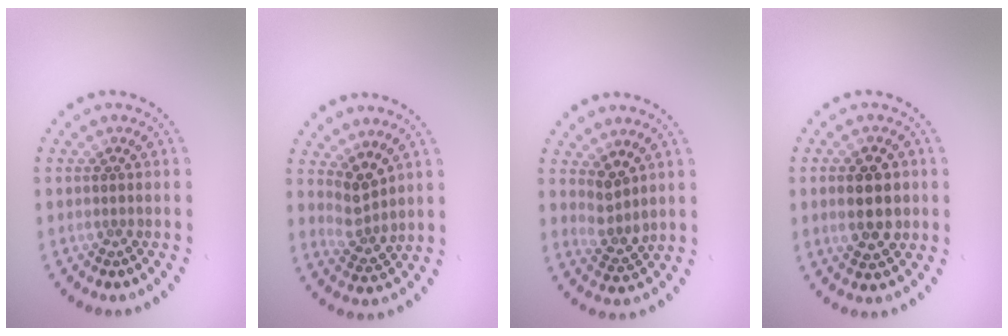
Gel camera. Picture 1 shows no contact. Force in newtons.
{"total": 2.6, "press": 2.0, "slide": 1.7}
{"total": 2.5, "press": 1.9, "slide": 1.6}
{"total": 4.4, "press": 4.4, "slide": 0.1}